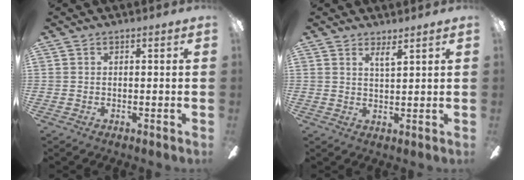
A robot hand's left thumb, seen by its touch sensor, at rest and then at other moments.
{"total": 3.1, "force": [2.5, 0.3, 1.7], "torque": [-0.031, -0.008, 0.043]}